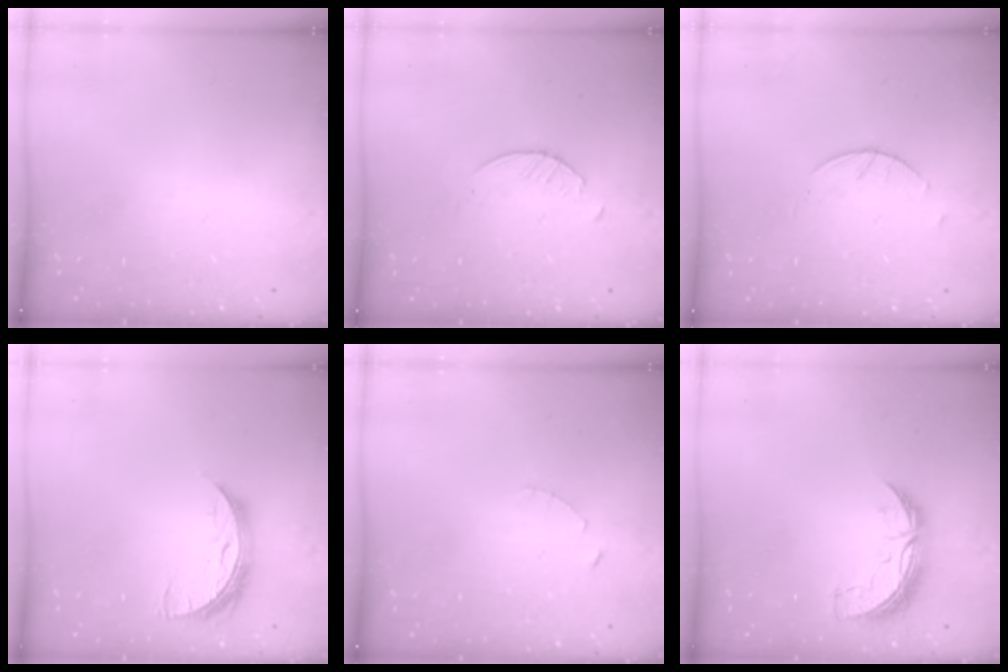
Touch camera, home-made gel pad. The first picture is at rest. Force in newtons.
{"total": 2.0, "press": 2.0, "slide": 0.3}
{"total": 2.6, "press": 2.6, "slide": 0.4}
{"total": 8.1, "press": 8.0, "slide": 0.6}
{"total": 1.0, "press": 1.0, "slide": 0.2}
{"total": 7.5, "press": 7.5, "slide": 0.5}